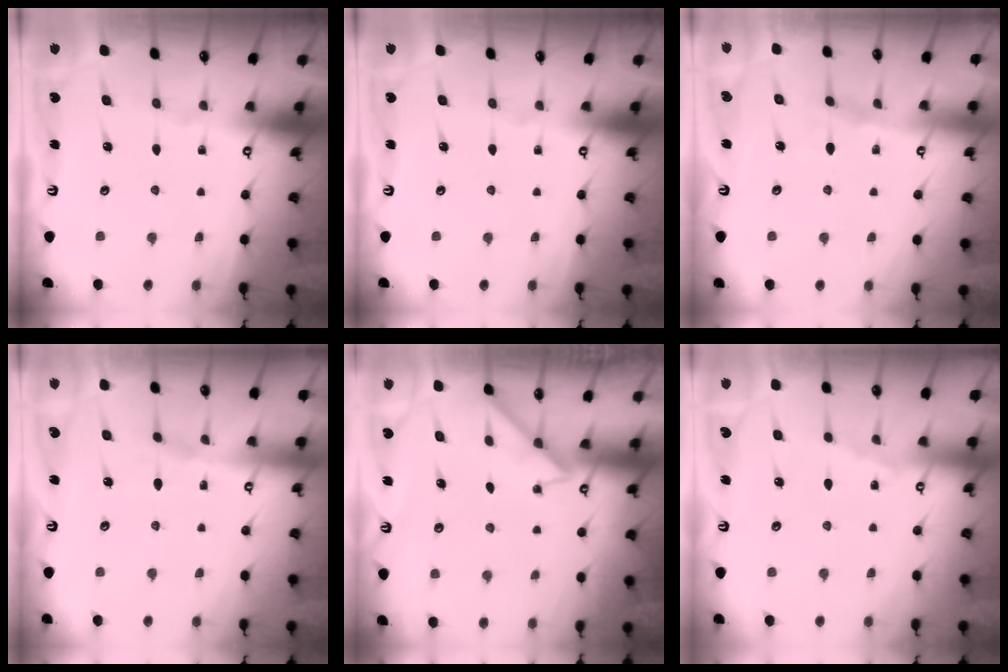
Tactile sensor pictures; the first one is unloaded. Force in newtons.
{"total": 0.0}
{"total": 4.7, "press": 4.7, "slide": 0.7}
{"total": 2.8, "press": 2.8, "slide": 0.4}
{"total": 2.9, "press": 2.8, "slide": 0.4}
{"total": 2.8, "press": 2.8, "slide": 0.5}